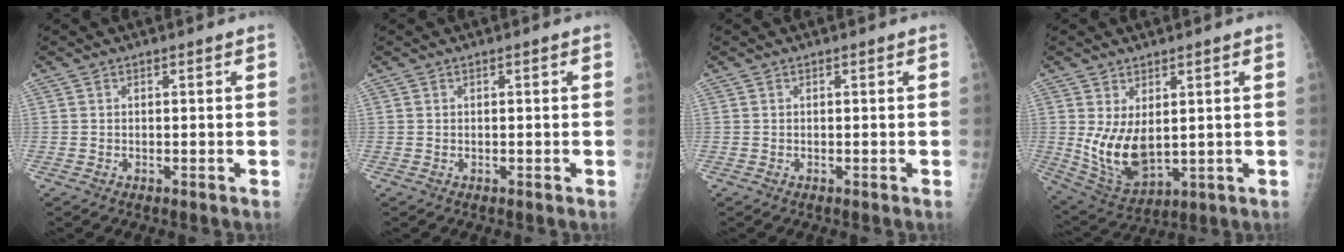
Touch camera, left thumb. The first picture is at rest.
{"total": 0.0}
{"total": 0.0}
{"total": 10.3, "force": [0.9, 5.7, 8.5], "torque": [-0.147, -0.020, 0.039]}